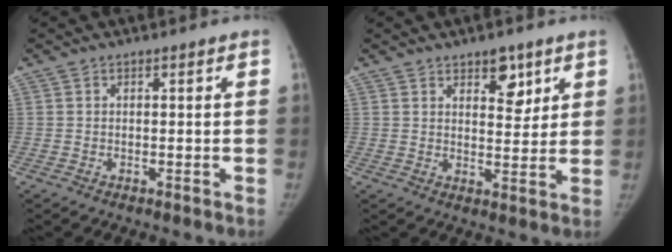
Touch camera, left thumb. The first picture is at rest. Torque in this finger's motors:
{"motor_torque": [0.82, 0.63, 0.68, -0.26, 0.16]}